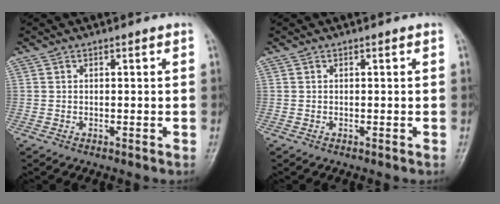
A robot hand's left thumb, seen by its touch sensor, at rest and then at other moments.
{"total": 0.0}